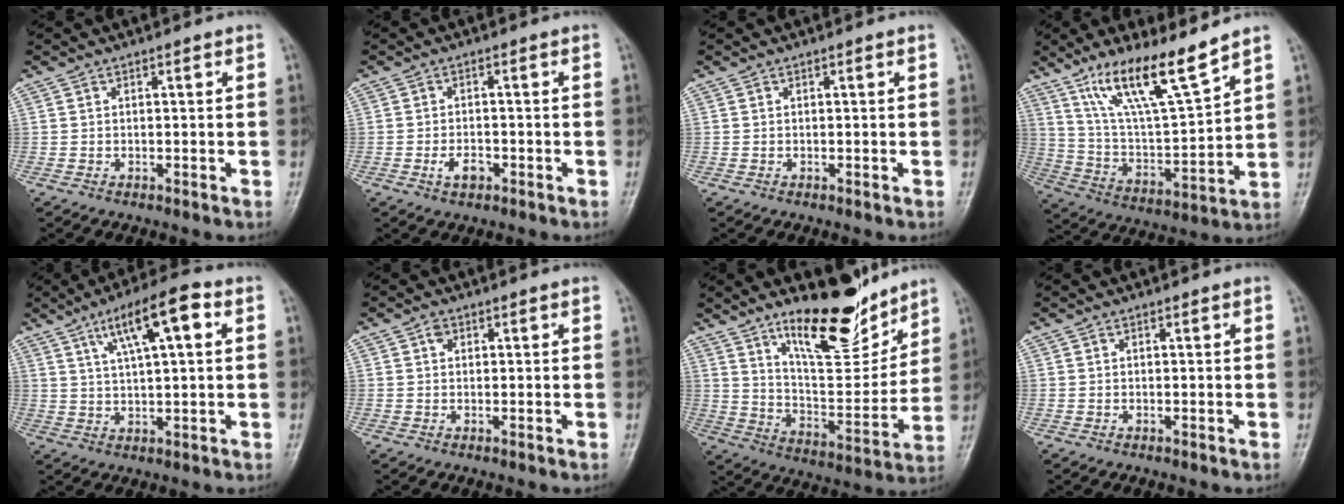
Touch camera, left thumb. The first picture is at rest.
{"total": 3.1, "force": [-1.3, 1.9, 2.0], "torque": [-0.034, 0.006, -0.022]}
{"total": 0.0}
{"total": 15.3, "force": [11.0, 2.6, 10.4], "torque": [-0.176, -0.062, 0.214]}
{"total": 11.2, "force": [4.5, 2.9, 9.9], "torque": [-0.163, 0.008, 0.071]}
{"total": 1.3, "force": [0.5, 1.0, 0.7], "torque": [-0.003, 0.001, 0.005]}
{"total": 17.1, "force": [12.4, 5.7, 10.3], "torque": [-0.120, -0.092, 0.212]}
{"total": 0.0}